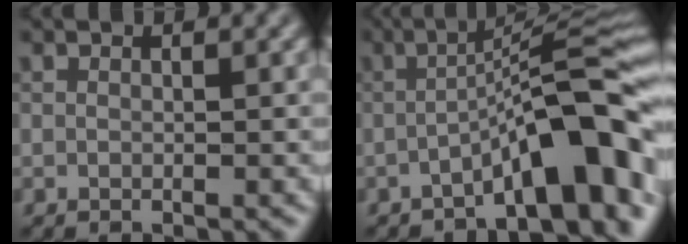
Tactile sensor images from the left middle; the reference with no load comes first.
{"total": 9.4, "force": [-4.2, 1.9, 8.2], "torque": [-0.105, 0.026, -0.072]}